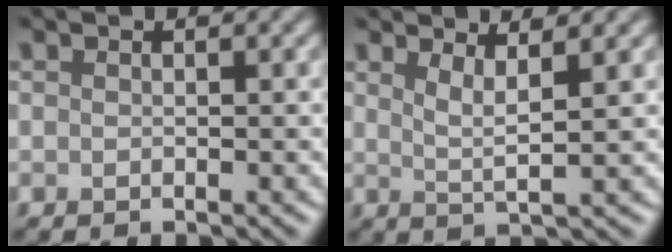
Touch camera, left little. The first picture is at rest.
{"total": 2.7, "force": [1.4, 0.5, 2.2], "torque": [-0.032, -0.005, 0.026]}